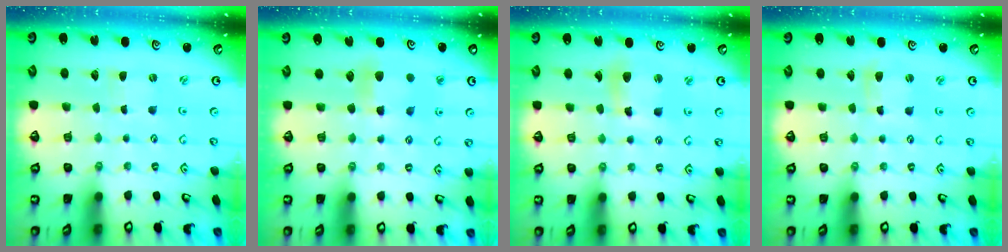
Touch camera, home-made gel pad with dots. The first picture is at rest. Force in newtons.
{"total": 5.7, "press": 5.7, "slide": 0.6}
{"total": 8.2, "press": 8.2, "slide": 0.5}
{"total": 2.4, "press": 2.4, "slide": 0.2}